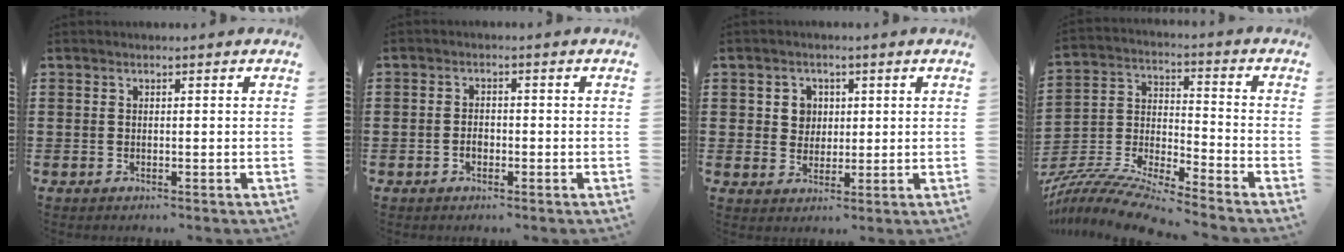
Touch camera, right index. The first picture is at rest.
{"total": 1.7, "force": [-0.7, 1.0, 1.2], "torque": [-0.024, 0.001, -0.013]}
{"total": 3.4, "force": [0.8, 3.2, 0.9], "torque": [-0.031, 0.012, 0.012]}
{"total": 8.9, "force": [-8.6, 0.0, 2.4], "torque": [-0.063, -0.005, -0.177]}